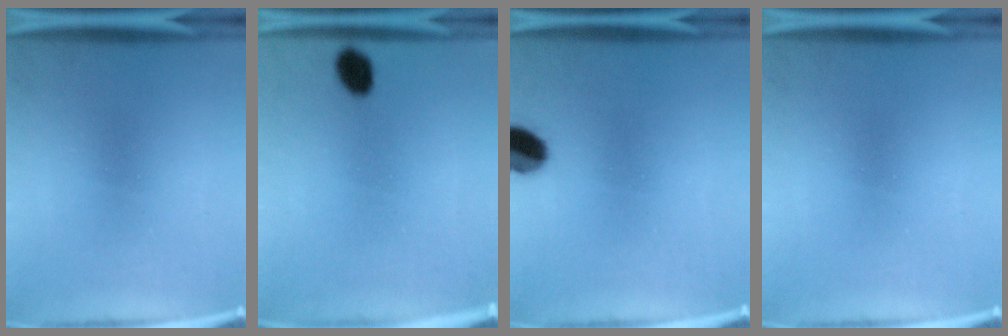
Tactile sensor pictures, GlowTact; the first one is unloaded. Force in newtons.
{"total": 2.3}
{"total": 7.2}
{"total": 0.0}